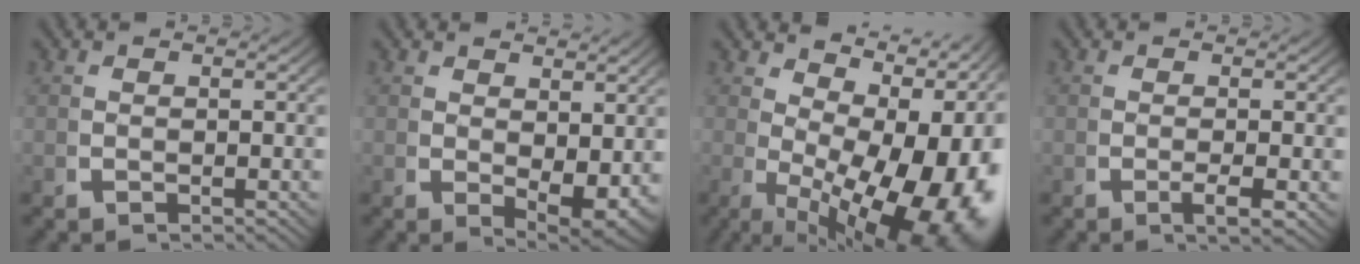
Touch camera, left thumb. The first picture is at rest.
{"total": 3.7, "force": [0.4, 1.9, 3.1], "torque": [-0.041, -0.024, 0.021]}
{"total": 17.6, "force": [-1.8, 10.9, 13.7], "torque": [-0.199, -0.063, 0.006]}
{"total": 2.0, "force": [-0.6, 0.6, 1.8], "torque": [-0.032, -0.003, -0.013]}